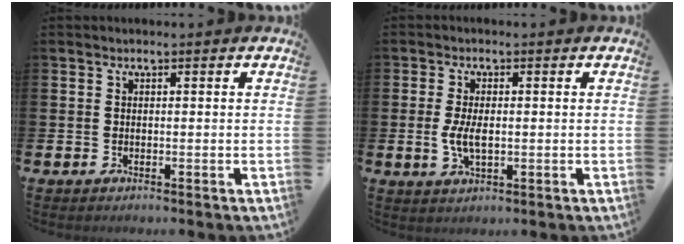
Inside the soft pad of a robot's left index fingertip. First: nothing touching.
{"total": 3.6, "force": [-0.1, 1.7, 3.1], "torque": [-0.061, 0.005, -0.003]}